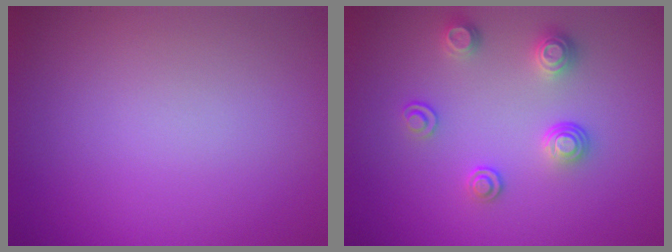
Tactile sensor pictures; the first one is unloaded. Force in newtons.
{"total": 2.7, "press": 2.5, "slide": 0.9}